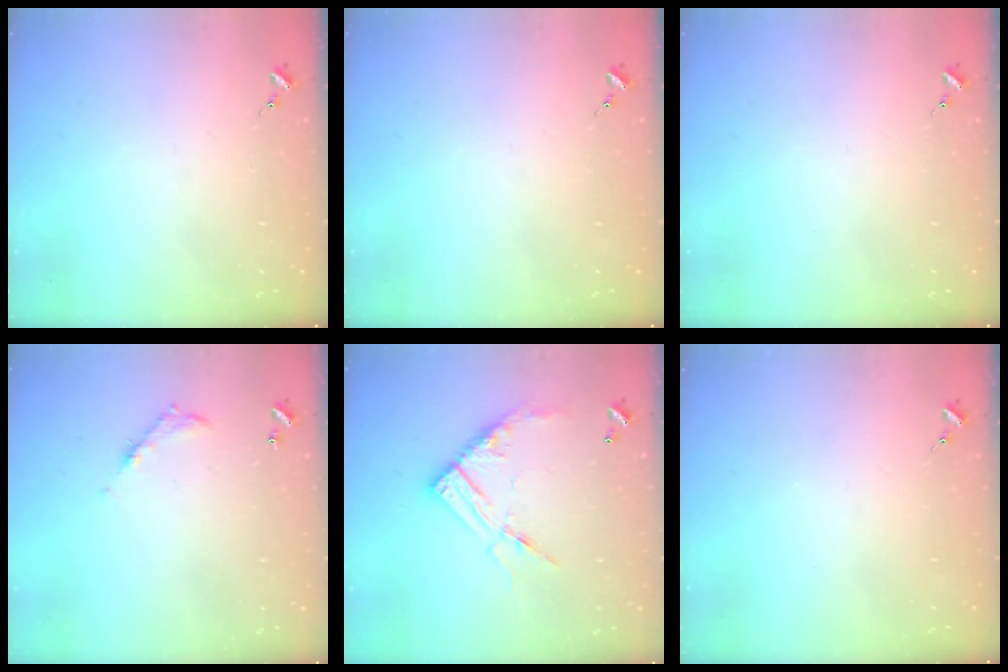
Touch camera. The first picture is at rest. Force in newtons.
{"total": 0.0}
{"total": 0.0}
{"total": 5.3, "press": 5.3, "slide": 0.4}
{"total": 14.1, "press": 14.0, "slide": 1.4}
{"total": 0.0}